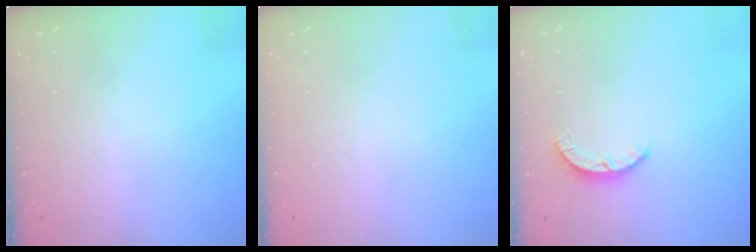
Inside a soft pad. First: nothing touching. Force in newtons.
{"total": 2.5, "press": 2.5, "slide": 0.2}
{"total": 2.7, "press": 2.7, "slide": 0.4}